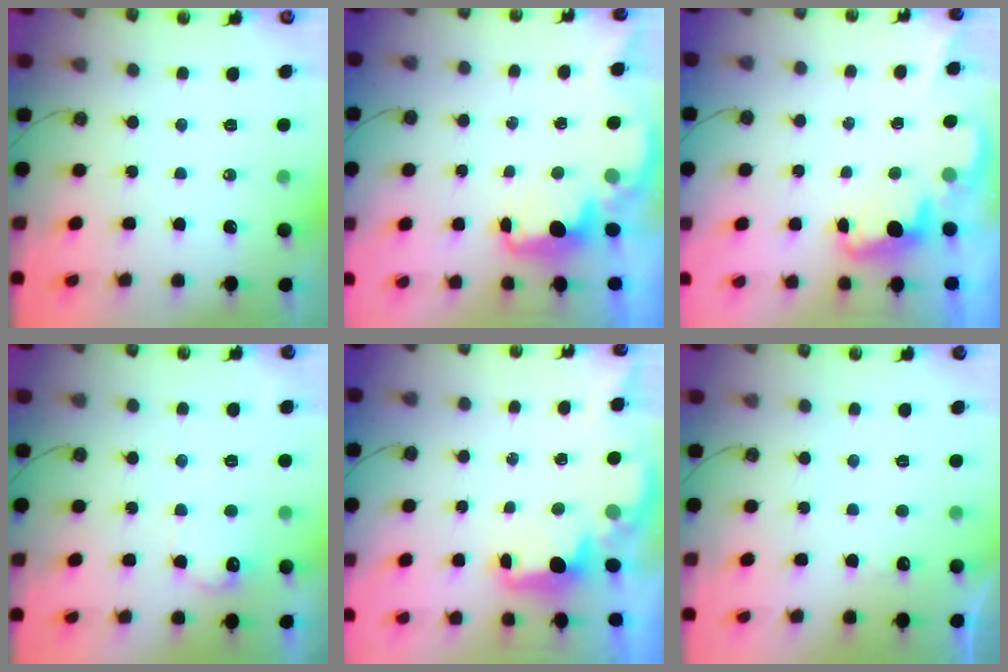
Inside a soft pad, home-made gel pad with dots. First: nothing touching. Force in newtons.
{"total": 2.3, "press": 2.1, "slide": 0.8}
{"total": 2.0, "press": 2.0, "slide": 0.6}
{"total": 10.0, "press": 10.0, "slide": 0.4}
{"total": 2.0, "press": 1.9, "slide": 0.7}
{"total": 2.8, "press": 2.6, "slide": 1.0}